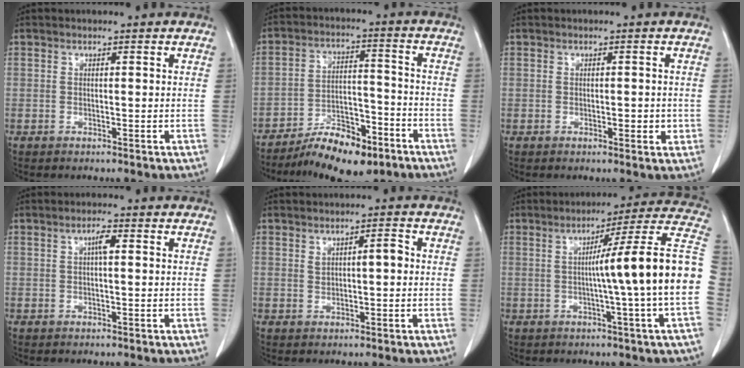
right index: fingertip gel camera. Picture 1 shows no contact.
{"total": 11.3, "force": [-8.0, 4.3, 6.7], "torque": [-0.103, 0.011, -0.132]}
{"total": 2.0, "force": [-0.2, 1.0, 1.7], "torque": [-0.022, 0.000, 0.002]}
{"total": 2.1, "force": [0.5, 0.4, 2.0], "torque": [-0.038, 0.004, 0.007]}
{"total": 2.9, "force": [0.6, 0.9, 2.7], "torque": [-0.044, 0.009, 0.012]}
{"total": 16.5, "force": [-0.9, -2.5, 16.2], "torque": [-0.212, 0.015, -0.023]}